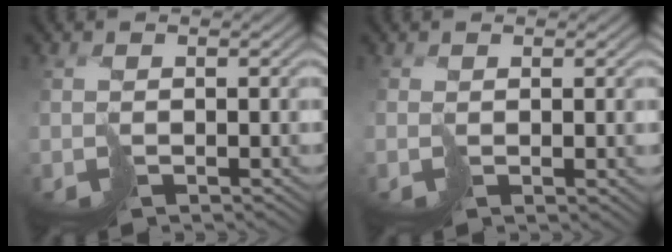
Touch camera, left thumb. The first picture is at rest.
{"total": 0.8, "force": [0.1, -0.8, -0.2], "torque": [0.007, -0.002, 0.007]}